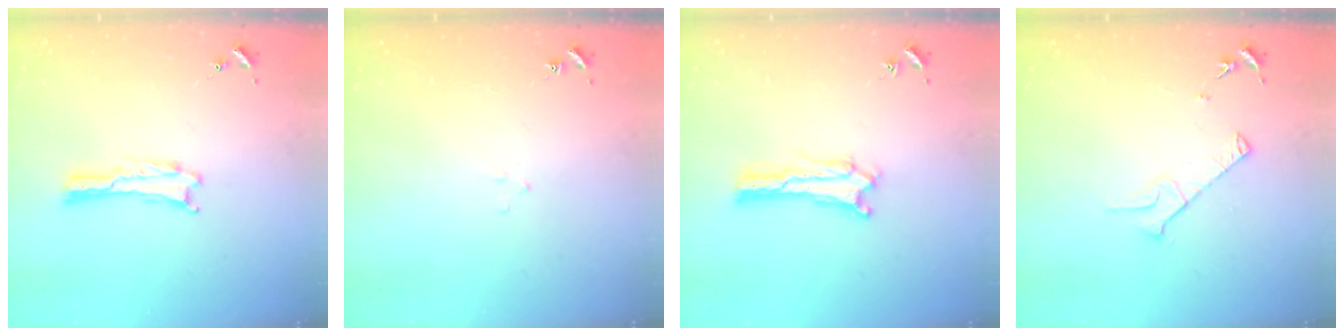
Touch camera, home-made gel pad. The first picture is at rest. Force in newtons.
{"total": 1.6, "press": 1.6, "slide": 0.1}
{"total": 0.6, "press": 0.5, "slide": 0.2}
{"total": 3.9, "press": 3.9, "slide": 0.4}